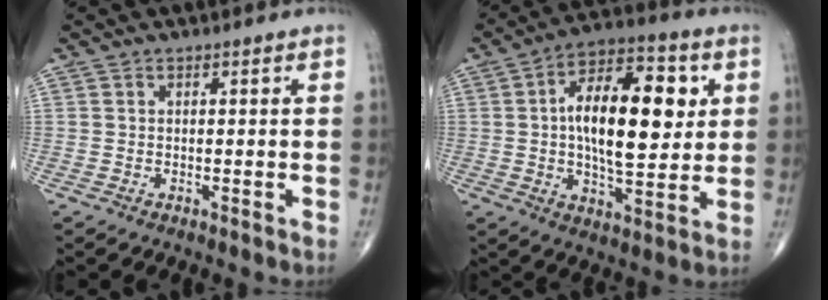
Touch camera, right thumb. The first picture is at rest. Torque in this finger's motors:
{"motor_torque": [0.27, 0.98, 0.94, -0.23, 0.13]}